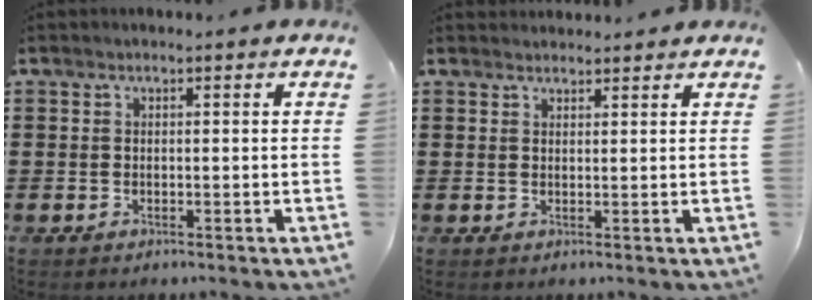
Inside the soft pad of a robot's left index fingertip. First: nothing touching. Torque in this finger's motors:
{"motor_torque": [2.14, 0.00, 0.04, 0.00]}